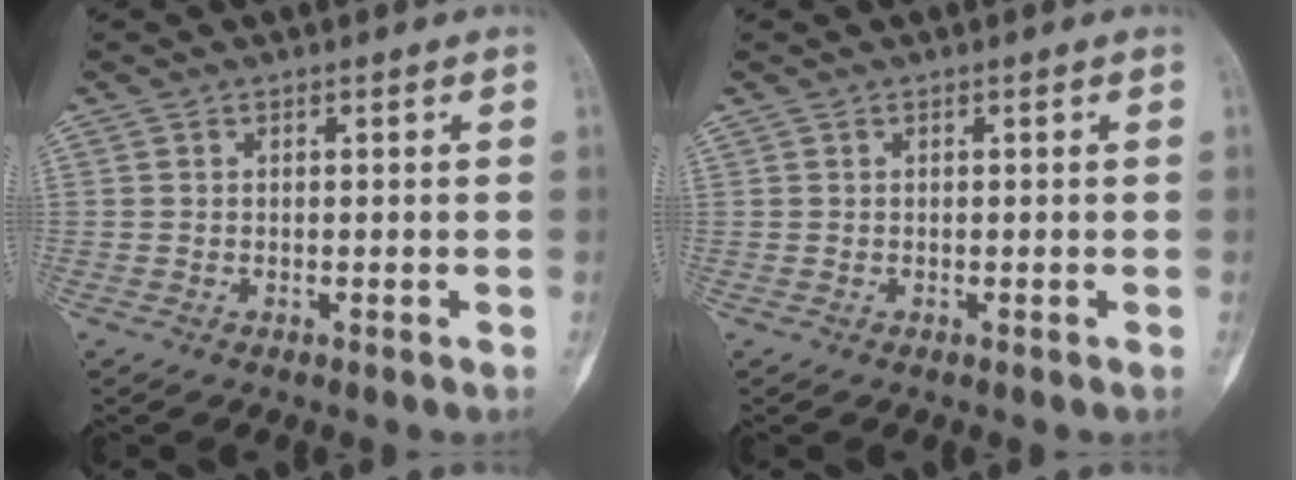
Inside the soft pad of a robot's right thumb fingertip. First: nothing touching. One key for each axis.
{"total": 0.0}